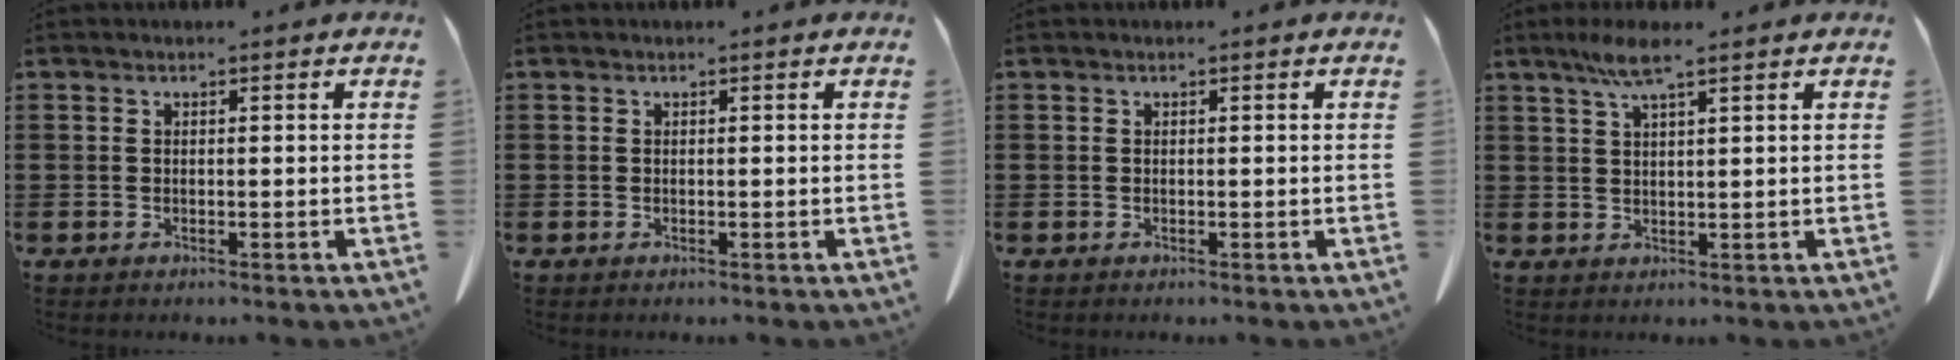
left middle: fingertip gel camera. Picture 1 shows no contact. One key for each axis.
{"total": 0.0}
{"total": 0.0}
{"total": 4.8, "fx": 2.9, "fy": 0.6, "fz": 3.8, "tx": -0.081, "ty": 0.007, "tz": 0.050}